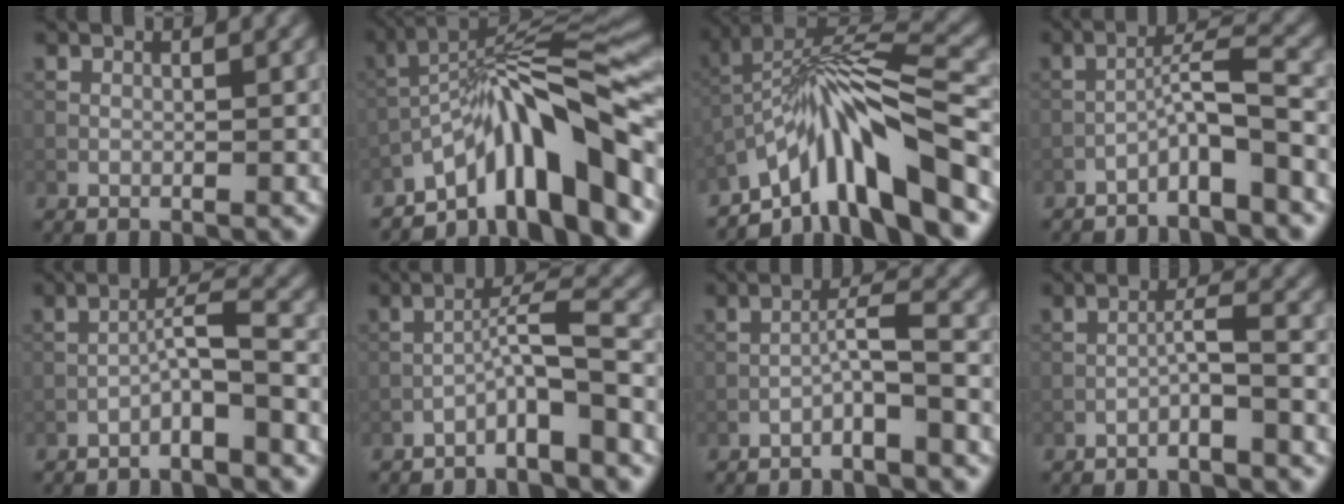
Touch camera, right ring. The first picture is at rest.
{"total": 12.1, "force": [-6.5, 2.5, 9.8], "torque": [-0.140, 0.021, -0.108]}
{"total": 11.2, "force": [-6.3, 2.3, 9.0], "torque": [-0.142, 0.017, -0.108]}
{"total": 3.7, "force": [-2.5, 0.2, 2.7], "torque": [-0.049, 0.021, -0.050]}
{"total": 2.8, "force": [-1.9, 0.1, 2.1], "torque": [-0.041, 0.019, -0.038]}
{"total": 3.6, "force": [-2.4, 0.1, 2.7], "torque": [-0.049, 0.021, -0.049]}
{"total": 2.5, "force": [-1.7, -0.1, 1.8], "torque": [-0.035, 0.017, -0.036]}
{"total": 1.9, "force": [-1.3, -0.1, 1.4], "torque": [-0.025, 0.014, -0.029]}